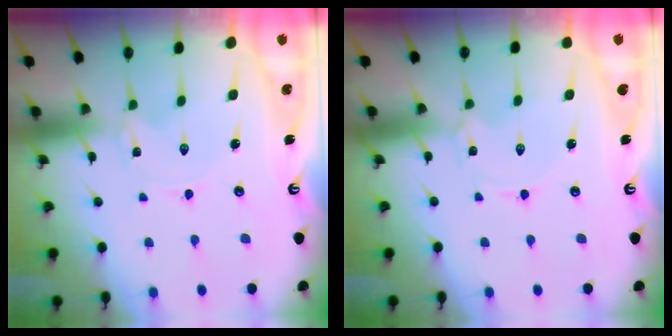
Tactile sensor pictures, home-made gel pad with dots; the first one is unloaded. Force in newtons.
{"total": 0.9, "press": 0.9, "slide": 0.1}